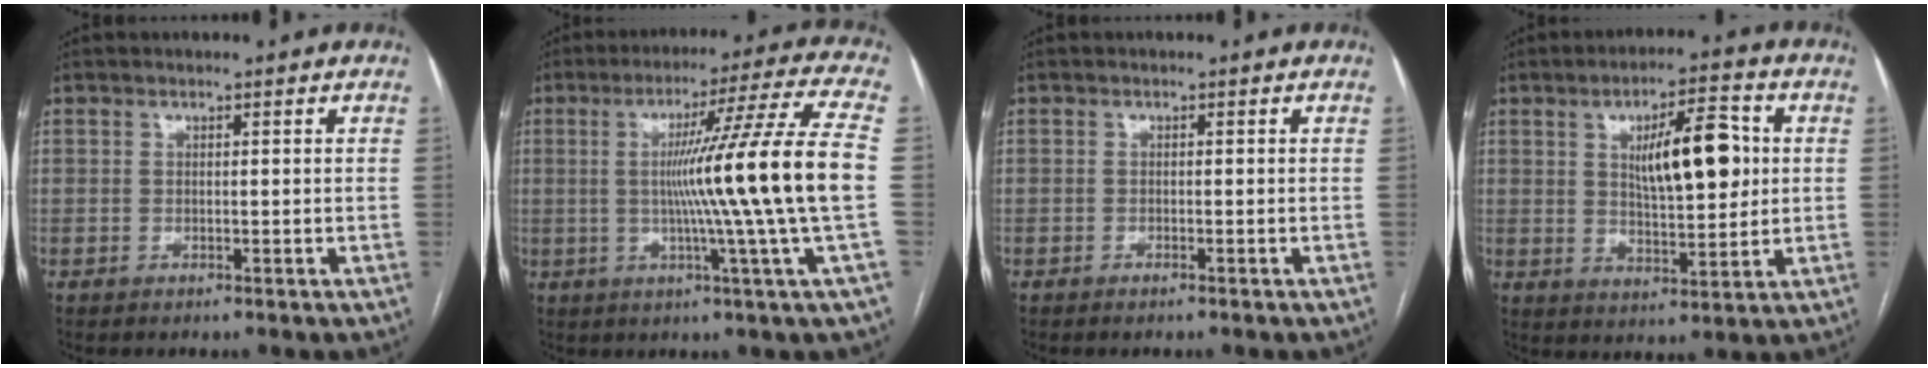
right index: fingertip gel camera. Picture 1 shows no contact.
{"total": 17.7, "force": [-0.6, -3.3, 17.3], "torque": [-0.258, -0.007, -0.020]}
{"total": 0.5, "force": [-0.4, 0.1, 0.3], "torque": [-0.010, -0.001, -0.005]}
{"total": 11.3, "force": [2.3, 3.2, 10.5], "torque": [-0.168, 0.010, 0.041]}